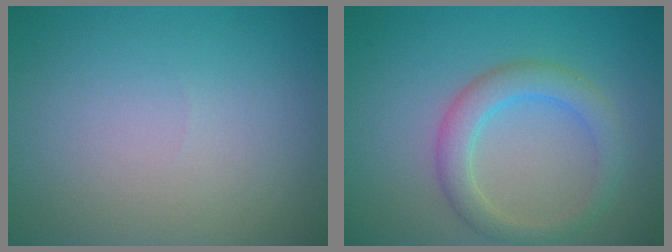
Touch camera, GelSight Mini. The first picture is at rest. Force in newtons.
{"total": 3.4, "press": 3.4, "slide": 0.1}